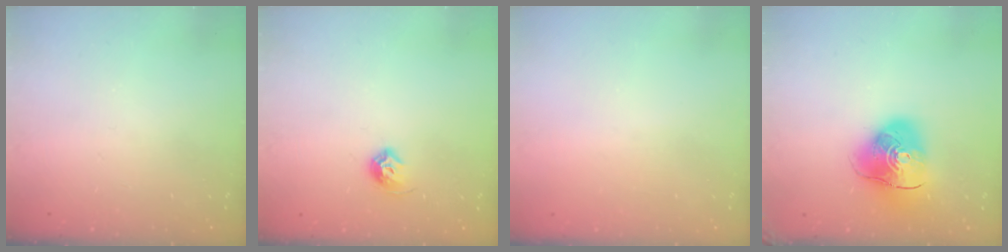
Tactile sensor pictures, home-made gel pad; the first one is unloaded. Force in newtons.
{"total": 6.9, "press": 6.8, "slide": 1.1}
{"total": 0.9, "press": 0.9, "slide": 0.1}
{"total": 12.7, "press": 12.6, "slide": 2.0}